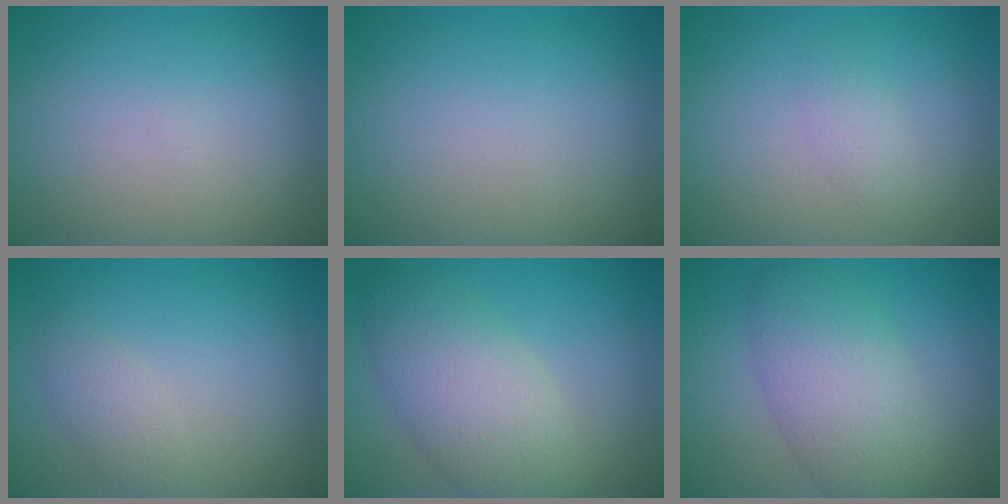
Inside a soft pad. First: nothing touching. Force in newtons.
{"total": 0.0}
{"total": 1.2, "press": 1.2, "slide": 0.1}
{"total": 1.8, "press": 1.8, "slide": 0.1}
{"total": 6.4, "press": 6.3, "slide": 0.5}
{"total": 6.0, "press": 6.0, "slide": 0.2}